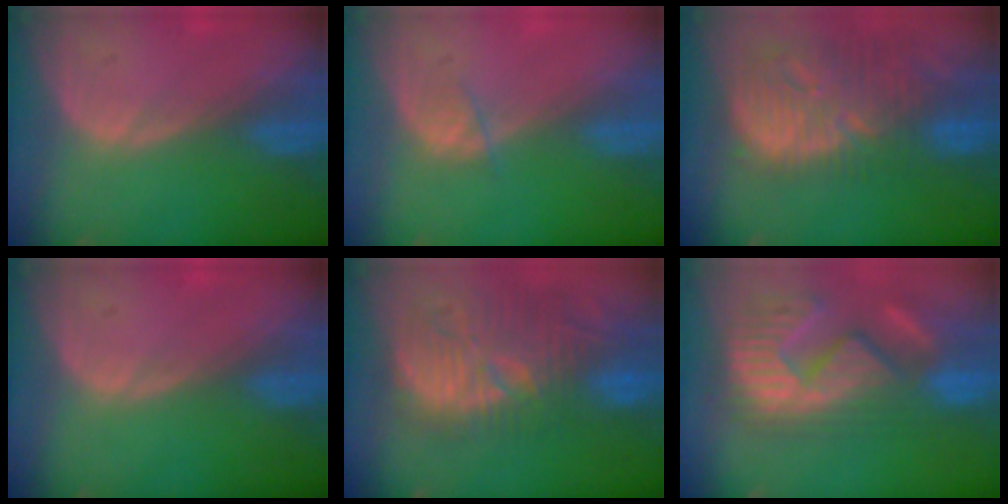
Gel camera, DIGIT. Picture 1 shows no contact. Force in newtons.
{"total": 1.6, "press": 1.5, "slide": 0.2}
{"total": 13.4, "press": 11.6, "slide": 6.7}
{"total": 0.0}
{"total": 13.5, "press": 12.5, "slide": 5.0}
{"total": 13.2, "press": 12.1, "slide": 5.4}